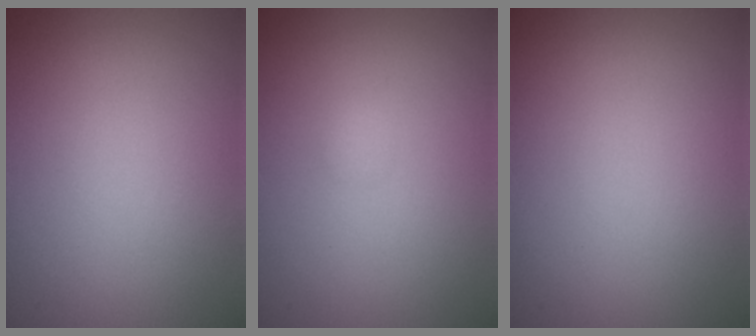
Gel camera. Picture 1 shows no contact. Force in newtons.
{"total": 0.6, "press": 0.6, "slide": 0.0}
{"total": 0.0}